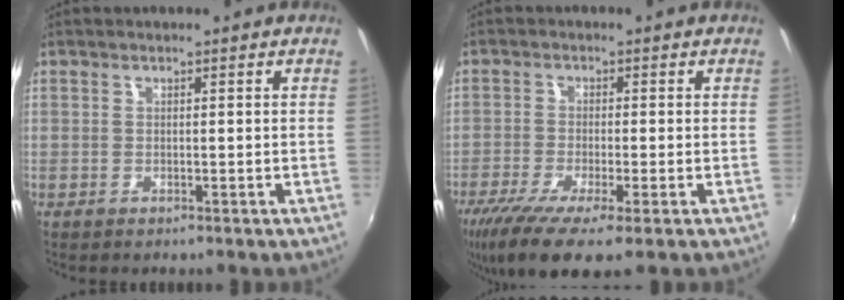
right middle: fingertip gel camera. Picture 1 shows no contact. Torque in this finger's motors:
{"motor_torque": [1.30, -0.84, 0.26, 0.19]}